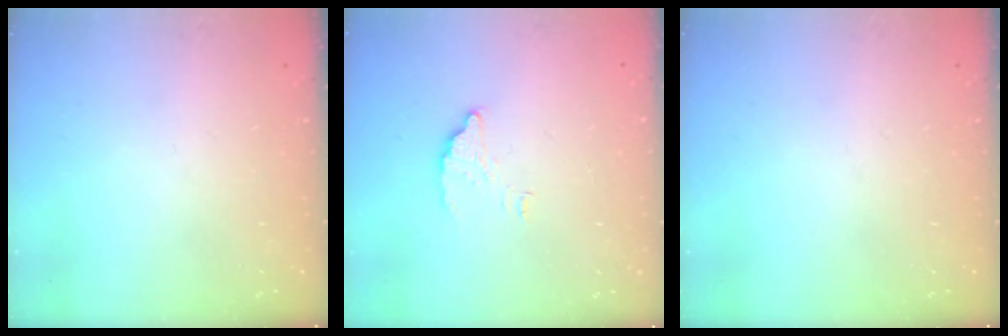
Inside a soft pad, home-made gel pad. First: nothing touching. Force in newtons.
{"total": 3.5, "press": 3.5, "slide": 0.2}
{"total": 0.0}